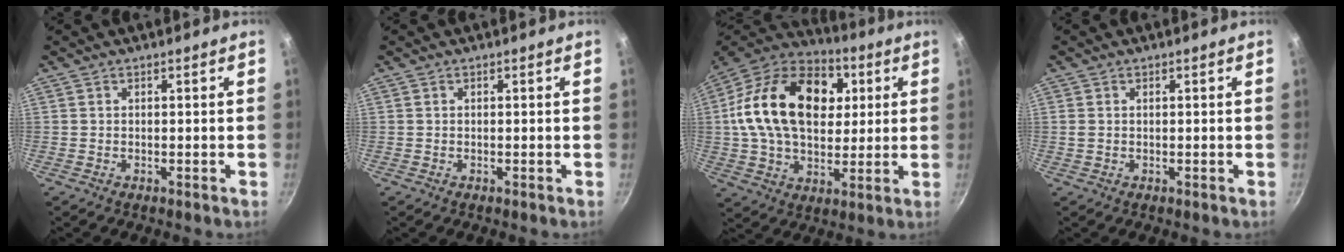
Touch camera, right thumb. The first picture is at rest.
{"total": 0.0}
{"total": 26.0, "force": [5.2, 17.5, 18.5], "torque": [-0.297, 0.016, 0.077]}
{"total": 1.2, "force": [0.2, 1.0, 0.7], "torque": [-0.013, 0.003, 0.006]}